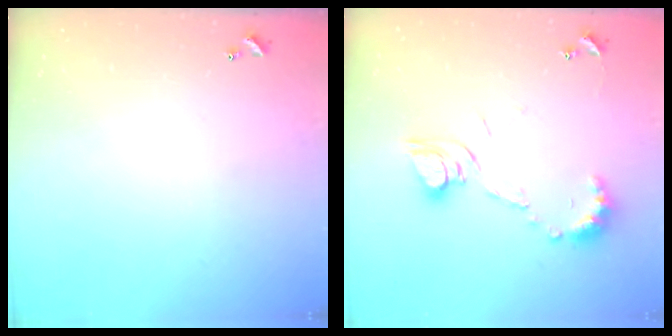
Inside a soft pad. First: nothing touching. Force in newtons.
{"total": 9.5, "press": 9.4, "slide": 0.9}